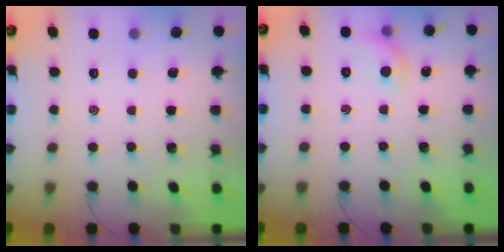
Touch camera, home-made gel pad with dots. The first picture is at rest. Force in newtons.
{"total": 6.9, "press": 6.8, "slide": 0.9}